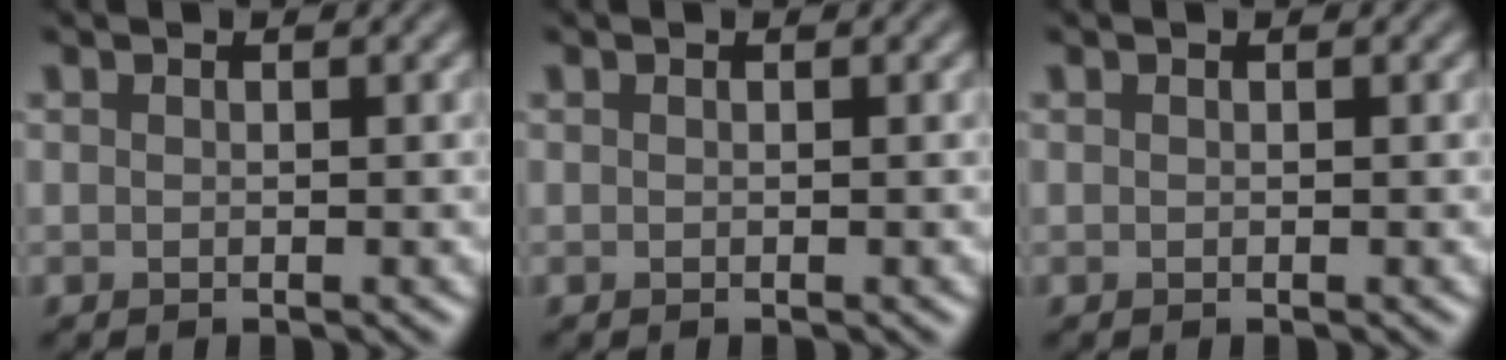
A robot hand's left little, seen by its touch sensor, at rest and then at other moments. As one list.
[{"total": 0.0}, {"total": 0.0}]